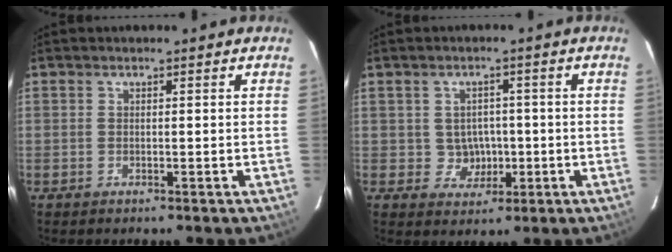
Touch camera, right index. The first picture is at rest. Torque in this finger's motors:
{"motor_torque": [-0.02, -0.01, 0.02, 0.00]}